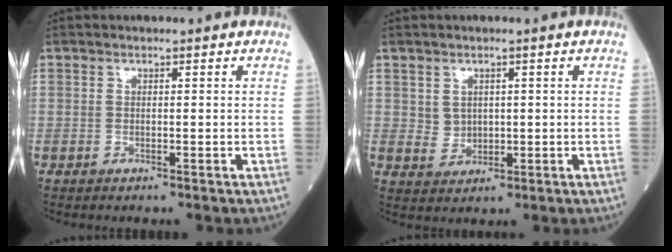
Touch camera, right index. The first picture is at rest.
{"total": 3.1, "force": [0.7, 2.7, 1.3], "torque": [-0.022, 0.004, 0.020]}